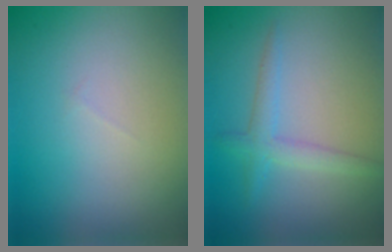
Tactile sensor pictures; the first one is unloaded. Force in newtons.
{"total": 2.3, "press": 2.3, "slide": 0.2}